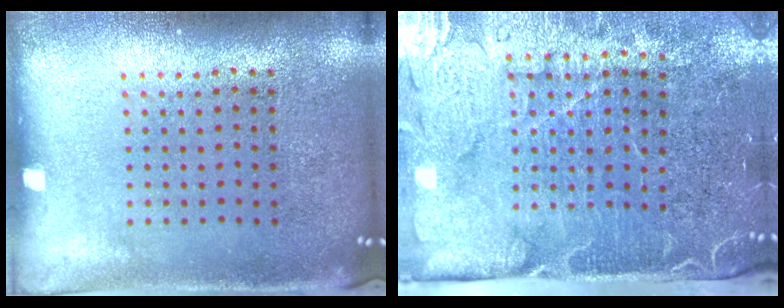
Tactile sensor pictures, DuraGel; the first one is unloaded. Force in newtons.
{"total": 4.8, "press": 4.0, "slide": 2.7}